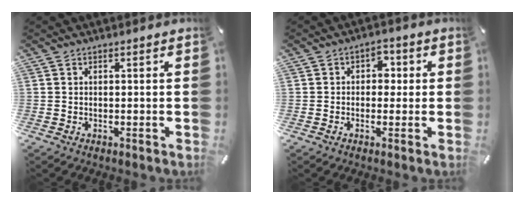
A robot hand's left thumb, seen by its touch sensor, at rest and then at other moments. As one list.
[{"total": 3.7, "force": [-0.1, 2.9, 2.2], "torque": [-0.022, 0.003, -0.012]}]